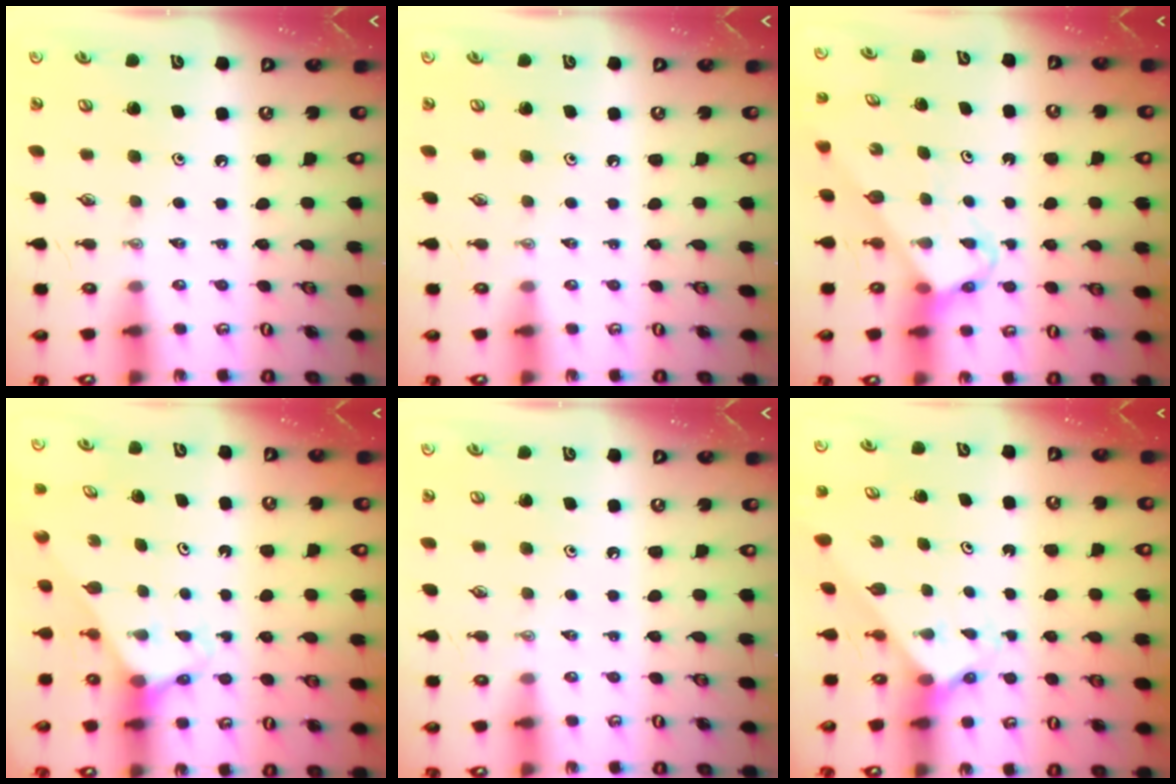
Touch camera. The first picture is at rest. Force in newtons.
{"total": 0.0}
{"total": 3.7, "press": 3.7, "slide": 0.1}
{"total": 2.9, "press": 2.9, "slide": 0.2}
{"total": 0.0}
{"total": 2.4, "press": 2.4, "slide": 0.2}